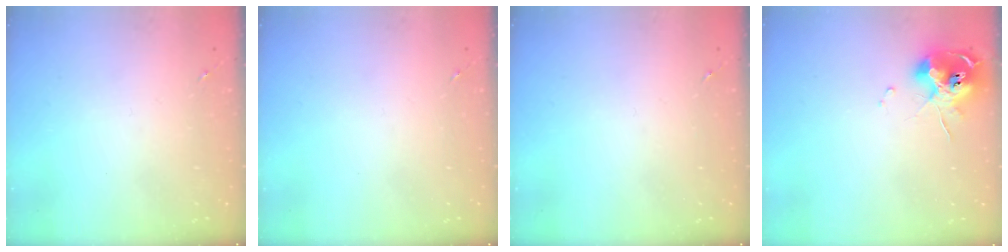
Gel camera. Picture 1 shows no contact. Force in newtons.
{"total": 0.0}
{"total": 0.0}
{"total": 10.6, "press": 10.5, "slide": 1.2}